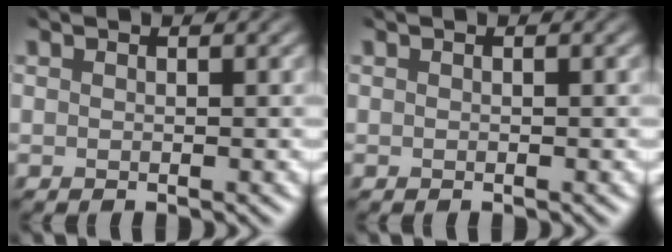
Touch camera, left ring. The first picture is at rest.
{"total": 0.0}